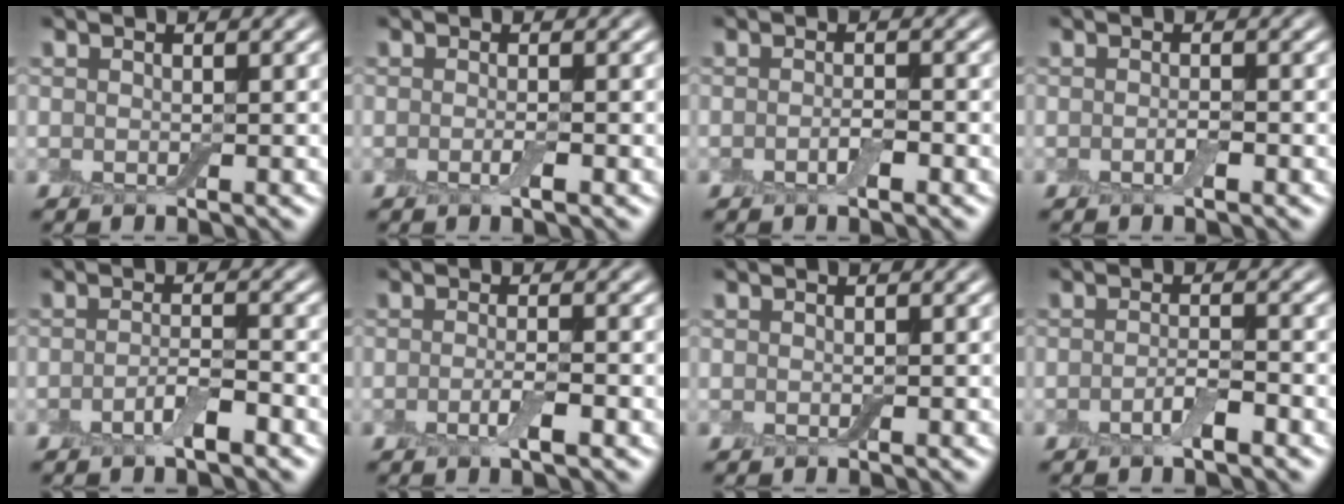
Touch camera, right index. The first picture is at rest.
{"total": 1.1, "force": [-0.4, 0.1, 1.0], "torque": [-0.021, -0.006, -0.009]}
{"total": 1.3, "force": [-0.6, 0.4, 1.1], "torque": [-0.024, -0.001, -0.013]}
{"total": 0.9, "force": [-0.4, 0.2, 0.8], "torque": [-0.016, -0.001, -0.008]}
{"total": 2.3, "force": [-1.3, 0.5, 1.9], "torque": [-0.036, 0.003, -0.027]}
{"total": 2.0, "force": [-0.8, 0.3, 1.8], "torque": [-0.037, -0.005, -0.017]}
{"total": 0.0}
{"total": 1.9, "force": [-1.0, 0.4, 1.5], "torque": [-0.031, 0.000, -0.022]}